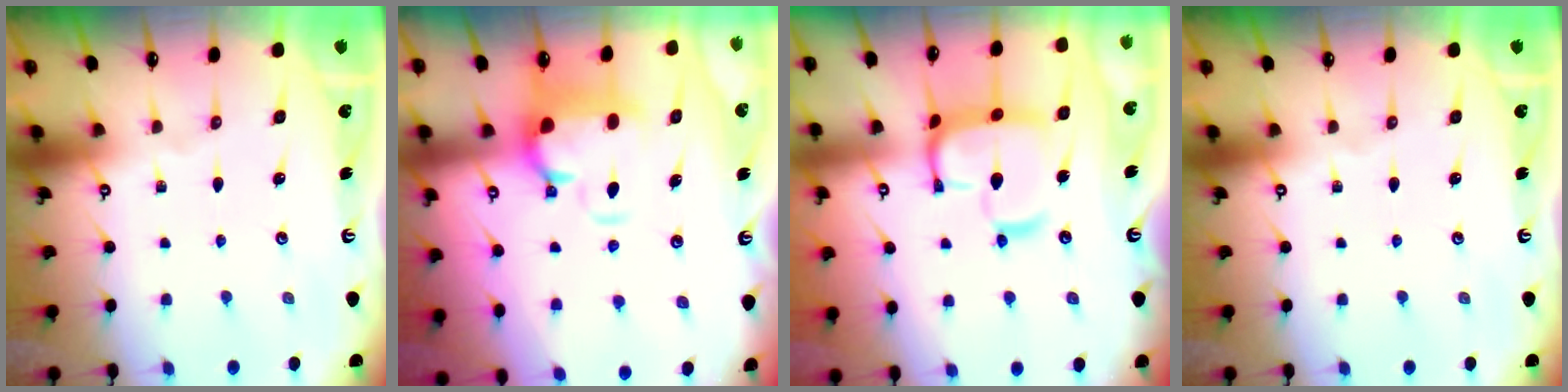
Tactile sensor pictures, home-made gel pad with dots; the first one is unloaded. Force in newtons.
{"total": 2.7, "press": 1.9, "slide": 1.9}
{"total": 12.5, "press": 12.4, "slide": 1.3}
{"total": 0.0}